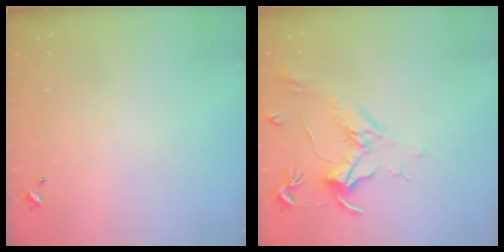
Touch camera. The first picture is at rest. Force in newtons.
{"total": 1.8, "press": 1.6, "slide": 0.9}